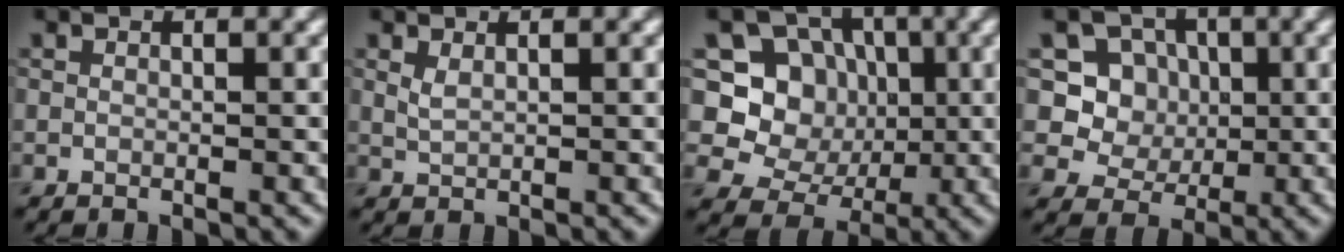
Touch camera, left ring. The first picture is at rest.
{"total": 0.9, "force": [0.6, 0.3, 0.6], "torque": [-0.017, 0.000, 0.015]}
{"total": 7.0, "force": [0.6, 6.4, 2.8], "torque": [-0.037, -0.004, -0.012]}
{"total": 5.7, "force": [1.2, 5.2, 2.0], "torque": [-0.028, 0.002, 0.024]}